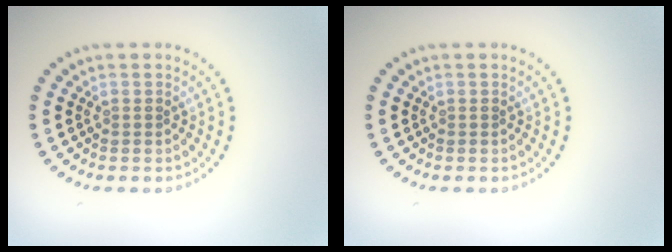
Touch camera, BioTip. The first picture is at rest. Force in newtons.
{"total": 0.0}